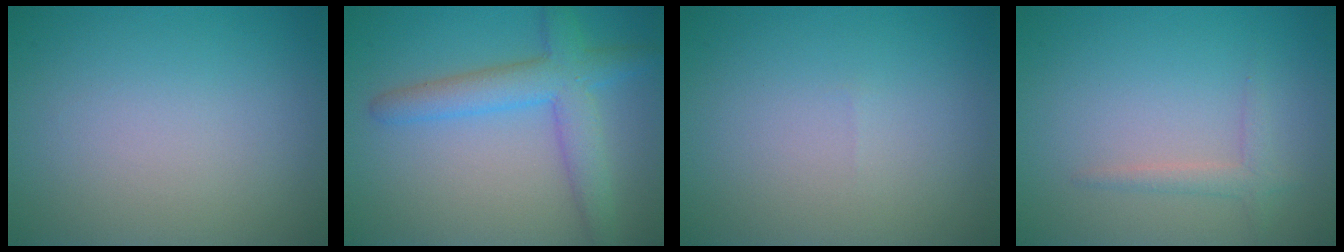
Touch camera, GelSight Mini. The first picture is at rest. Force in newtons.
{"total": 4.9, "press": 4.9, "slide": 0.3}
{"total": 0.0}
{"total": 1.4, "press": 1.4, "slide": 0.1}